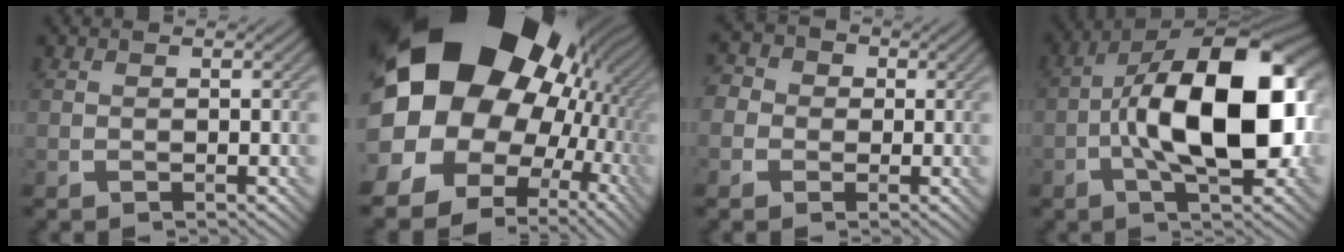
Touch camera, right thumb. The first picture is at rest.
{"total": 25.6, "force": [6.0, 21.3, 12.8], "torque": [-0.288, -0.015, 0.098]}
{"total": 5.1, "force": [-0.4, 4.8, 1.7], "torque": [-0.056, 0.007, -0.028]}
{"total": 16.8, "force": [-1.6, 7.9, 14.8], "torque": [-0.229, 0.027, -0.043]}